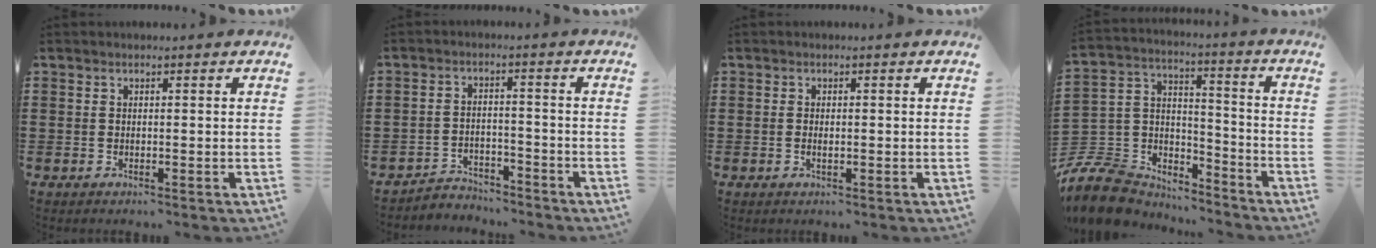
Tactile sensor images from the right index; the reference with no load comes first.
{"total": 3.6, "force": [-3.5, 0.8, -0.1], "torque": [-0.007, 0.003, -0.076]}
{"total": 0.9, "force": [-0.1, 0.4, 0.8], "torque": [-0.016, 0.000, -0.002]}
{"total": 9.8, "force": [-8.7, 4.1, 2.1], "torque": [-0.076, 0.011, -0.173]}